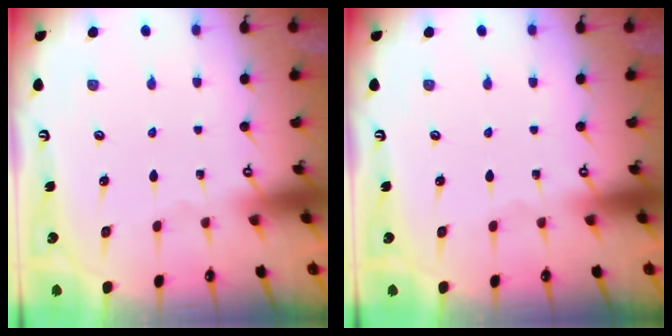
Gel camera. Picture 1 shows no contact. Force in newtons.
{"total": 0.0}